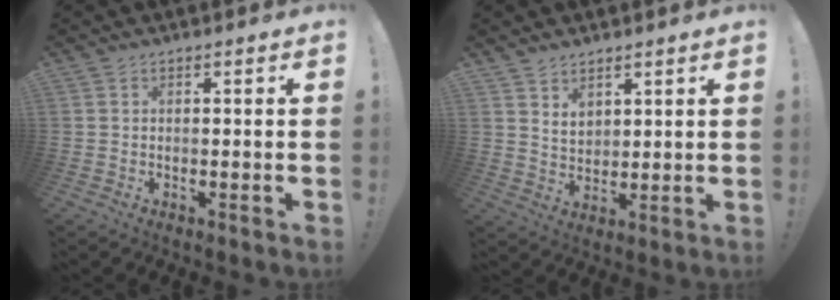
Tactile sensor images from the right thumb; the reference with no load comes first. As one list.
[{"total": 4.7, "force": [3.6, 2.9, 1.0], "torque": [-0.010, -0.031, 0.065]}]